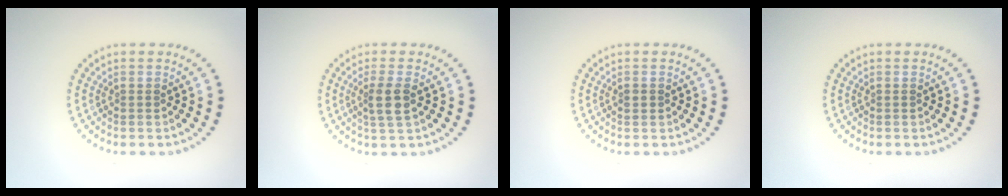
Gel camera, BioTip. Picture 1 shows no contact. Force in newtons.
{"total": 2.3, "press": 2.1, "slide": 1.1}
{"total": 1.0, "press": 0.9, "slide": 0.2}
{"total": 0.0}